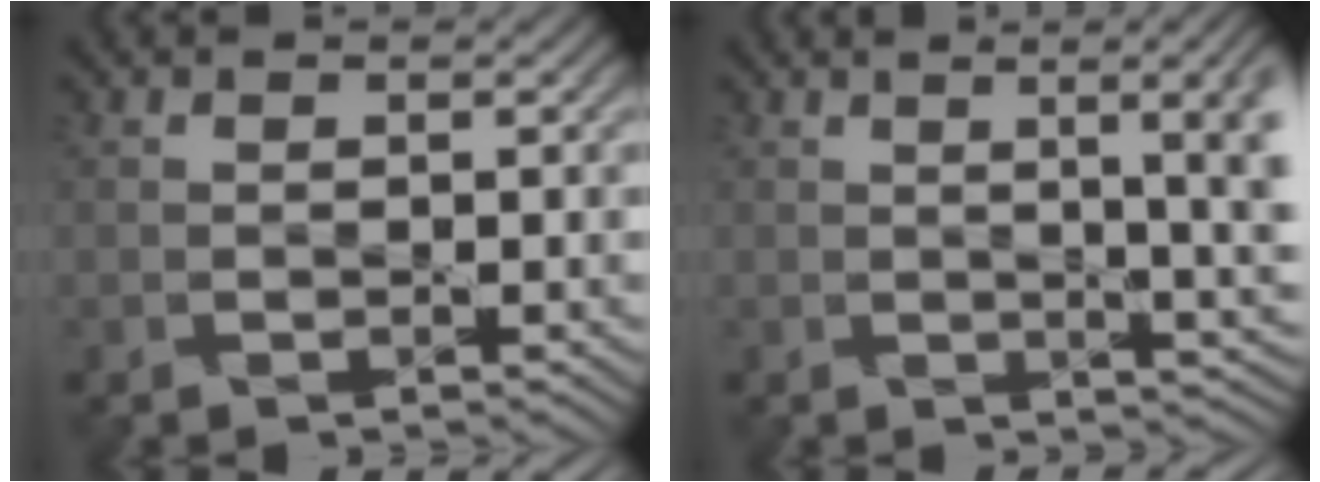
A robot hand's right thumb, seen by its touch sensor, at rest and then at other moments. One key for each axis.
{"total": 8.0, "fx": 1.3, "fy": 2.6, "fz": 7.5, "tx": -0.065, "ty": 0.021, "tz": 0.012}